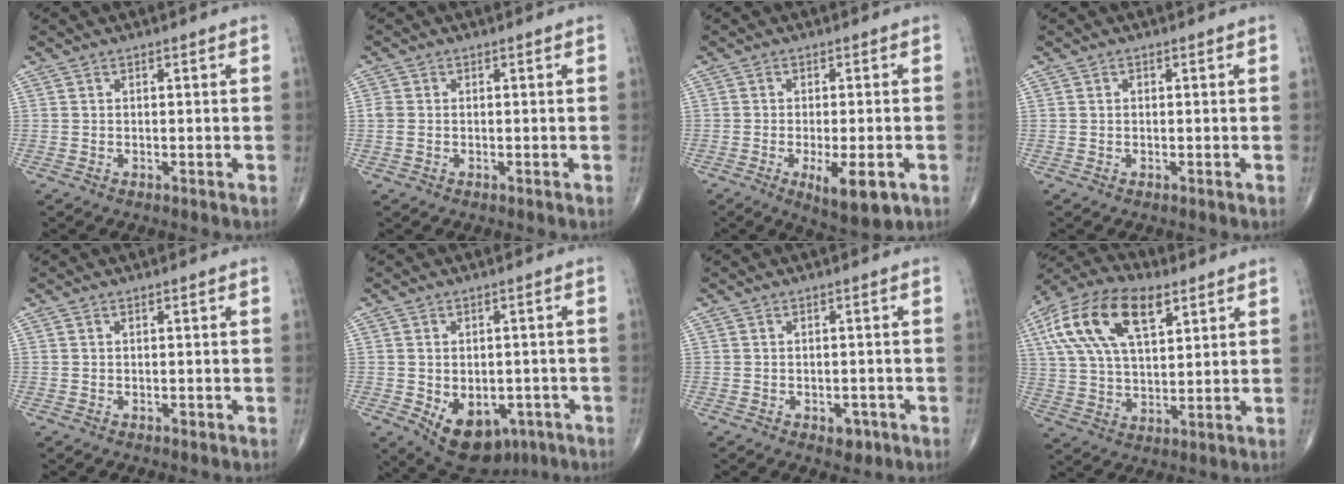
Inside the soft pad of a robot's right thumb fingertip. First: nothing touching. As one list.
[{"total": 1.3, "force": [0.0, 0.9, 1.0], "torque": [-0.029, 0.002, 0.000]}, {"total": 9.6, "force": [-3.6, 3.1, 8.3], "torque": [-0.120, -0.011, -0.048]}, {"total": 0.5, "force": [0.1, 0.4, 0.3], "torque": [-0.005, 0.002, 0.002]}, {"total": 0.5, "force": [-0.2, 0.3, 0.4], "torque": [-0.002, -0.001, -0.003]}, {"total": 12.2, "force": [-5.0, 8.0, 7.7], "torque": [-0.089, 0.006, -0.056]}, {"total": 2.6, "force": [-1.4, 1.7, 1.5], "torque": [-0.002, 0.002, -0.014]}, {"total": 18.4, "force": [7.9, 9.2, 13.9], "torque": [-0.254, 0.002, 0.140]}]